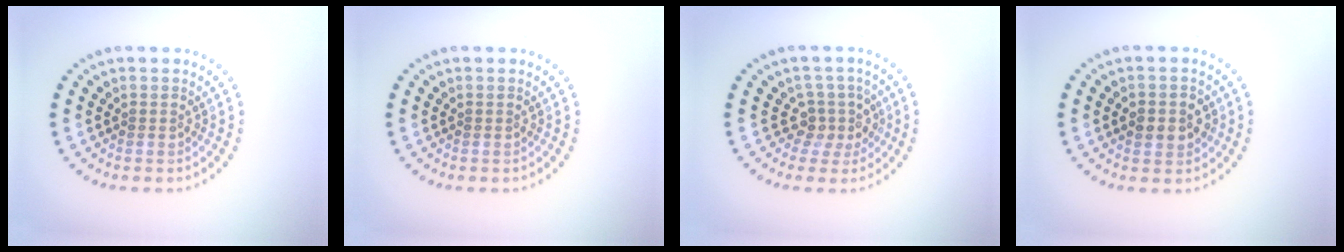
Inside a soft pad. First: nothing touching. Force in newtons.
{"total": 0.0}
{"total": 2.6, "press": 1.8, "slide": 1.8}
{"total": 2.3, "press": 2.3, "slide": 0.0}